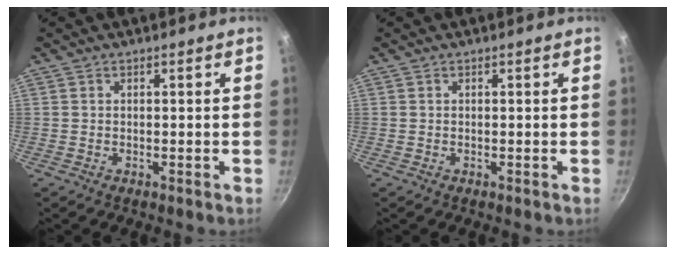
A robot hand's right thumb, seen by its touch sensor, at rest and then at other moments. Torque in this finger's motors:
{"motor_torque": [0.00, 0.00, 0.00, 0.00, 0.00]}